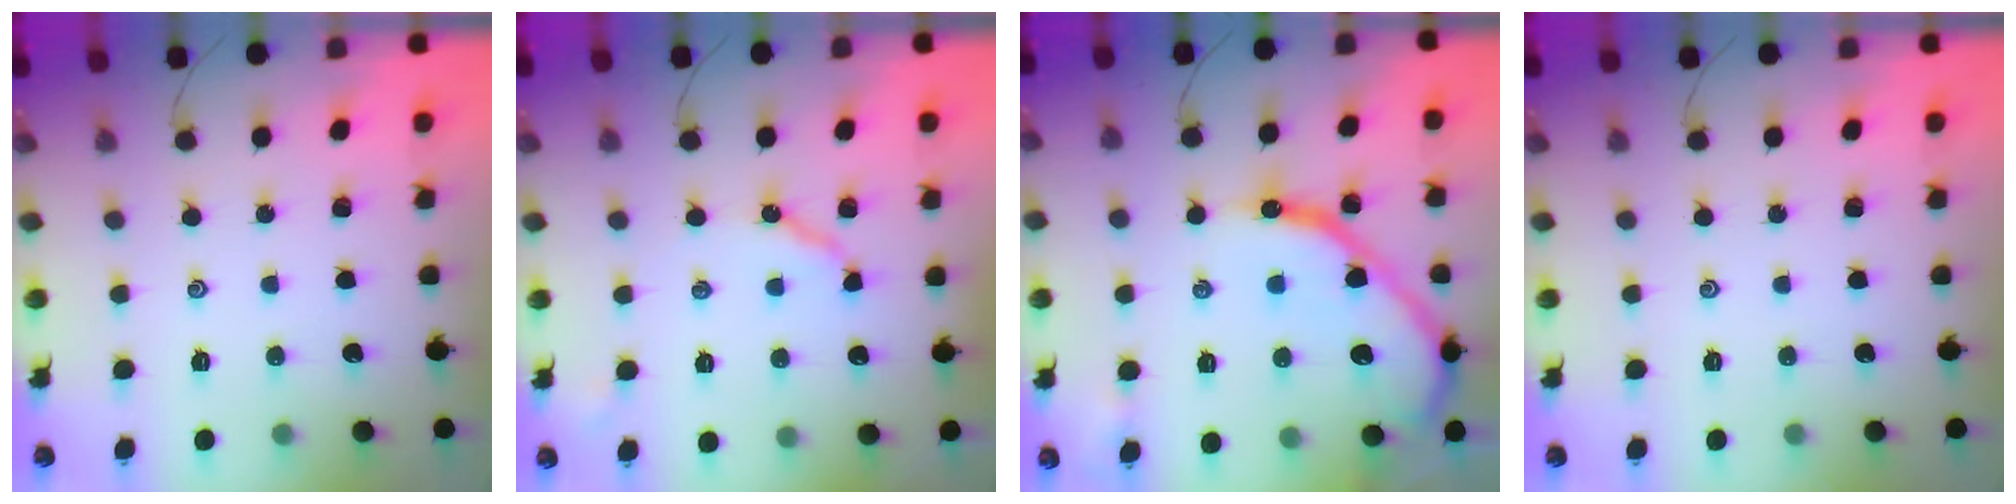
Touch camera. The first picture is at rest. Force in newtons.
{"total": 6.8, "press": 6.8, "slide": 0.6}
{"total": 17.4, "press": 17.3, "slide": 1.5}
{"total": 0.0}